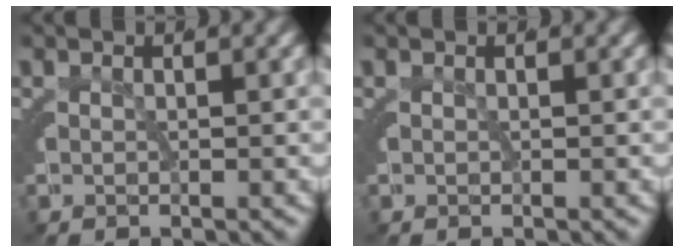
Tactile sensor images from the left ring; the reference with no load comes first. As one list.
[{"total": 0.0}]